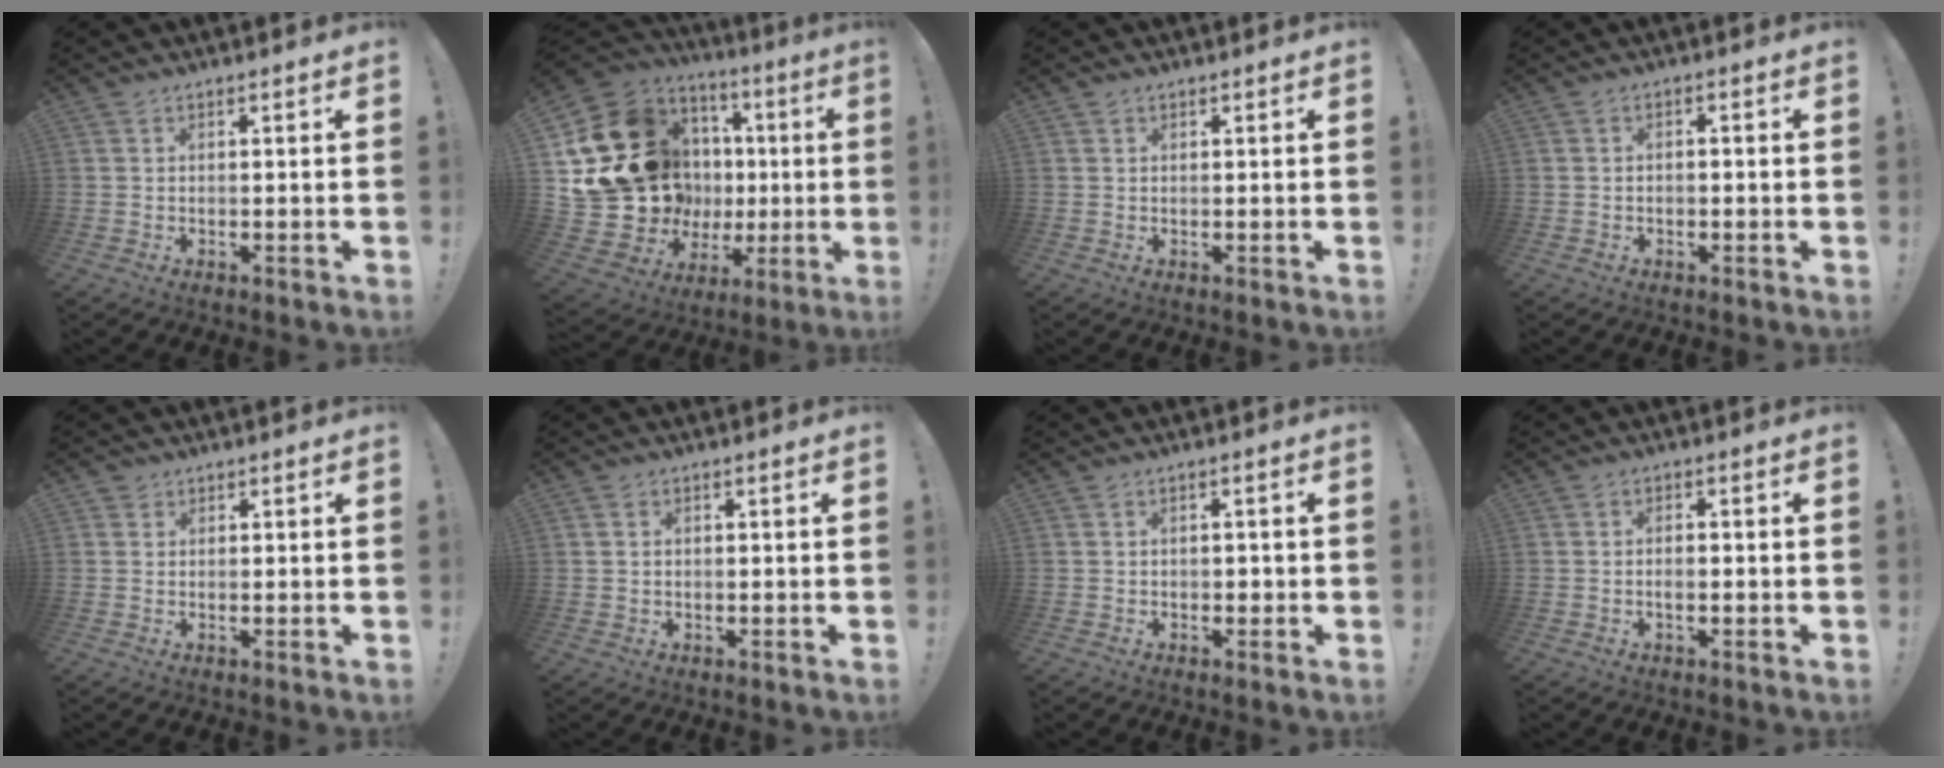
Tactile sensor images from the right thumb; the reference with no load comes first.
{"total": 23.1, "force": [3.8, 19.3, 12.1], "torque": [-0.203, -0.045, 0.141]}
{"total": 0.7, "force": [0.5, 0.4, 0.1], "torque": [0.001, -0.001, 0.010]}
{"total": 1.3, "force": [-1.0, 0.5, 0.7], "torque": [-0.012, 0.004, -0.018]}
{"total": 1.3, "force": [0.9, 1.0, 0.1], "torque": [0.000, -0.003, 0.015]}
{"total": 1.2, "force": [0.3, 1.1, 0.5], "torque": [-0.005, 0.002, 0.003]}
{"total": 1.5, "force": [-0.6, 1.3, 0.6], "torque": [-0.010, 0.006, -0.012]}
{"total": 2.1, "force": [-0.8, 0.8, 1.7], "torque": [-0.029, 0.006, -0.017]}